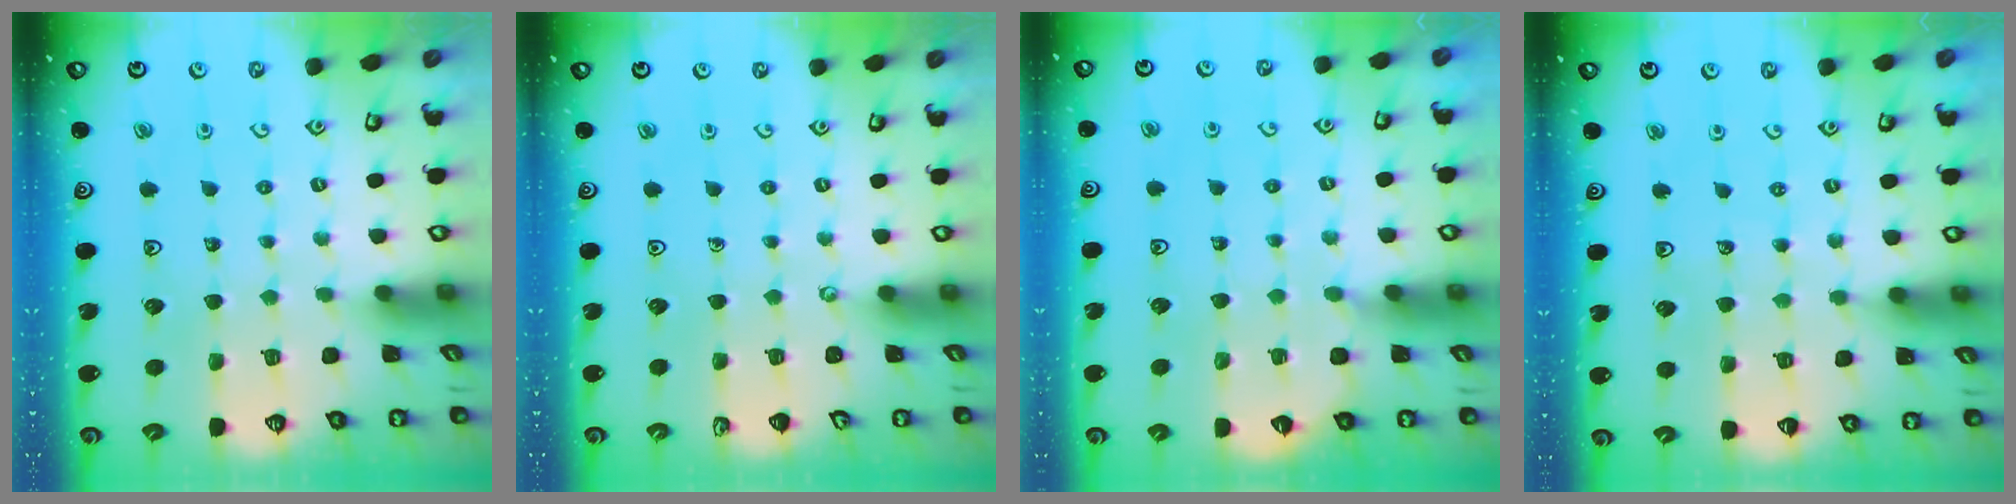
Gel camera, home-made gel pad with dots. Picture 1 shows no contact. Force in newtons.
{"total": 0.0}
{"total": 5.1, "press": 5.1, "slide": 0.6}
{"total": 2.4, "press": 2.1, "slide": 1.2}